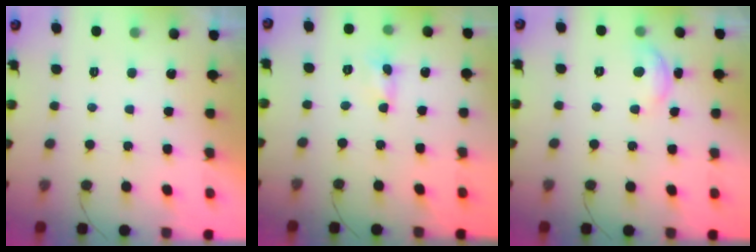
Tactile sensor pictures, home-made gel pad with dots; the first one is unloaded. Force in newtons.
{"total": 0.0}
{"total": 7.3, "press": 7.2, "slide": 0.5}